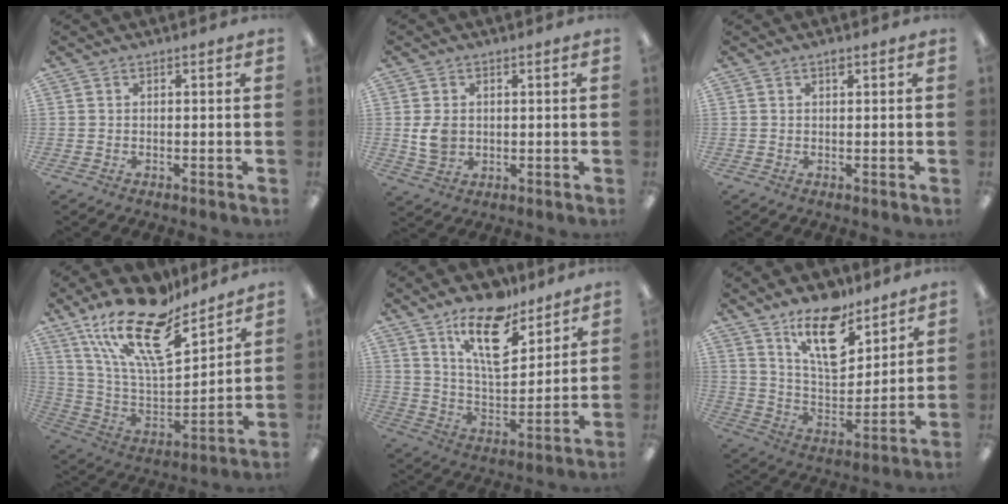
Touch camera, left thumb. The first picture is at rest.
{"total": 5.5, "force": [0.4, 4.3, 3.3], "torque": [-0.068, 0.001, 0.007]}
{"total": 1.0, "force": [0.6, 0.4, 0.7], "torque": [-0.008, -0.002, 0.009]}
{"total": 21.8, "force": [15.5, 7.6, 13.3], "torque": [-0.259, -0.104, 0.270]}
{"total": 16.5, "force": [11.0, 6.9, 10.2], "torque": [-0.159, -0.058, 0.187]}
{"total": 16.1, "force": [11.1, 7.0, 9.2], "torque": [-0.143, -0.065, 0.193]}